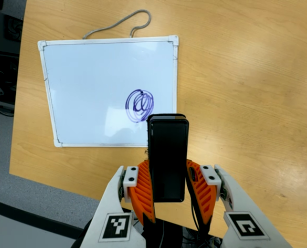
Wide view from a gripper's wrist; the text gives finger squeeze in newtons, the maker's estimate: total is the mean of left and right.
{"total": 4.9, "left": 3.6, "right": 6.3}